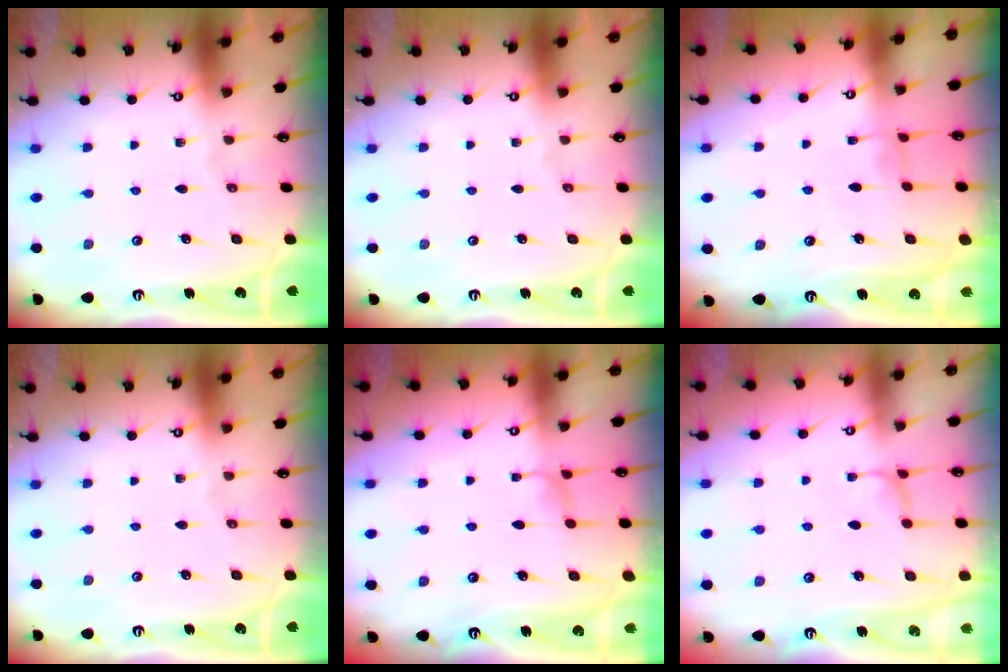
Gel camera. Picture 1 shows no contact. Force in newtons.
{"total": 0.0}
{"total": 1.0, "press": 0.9, "slide": 0.5}
{"total": 0.0}
{"total": 0.9, "press": 0.3, "slide": 0.8}
{"total": 1.9, "press": 1.8, "slide": 0.5}